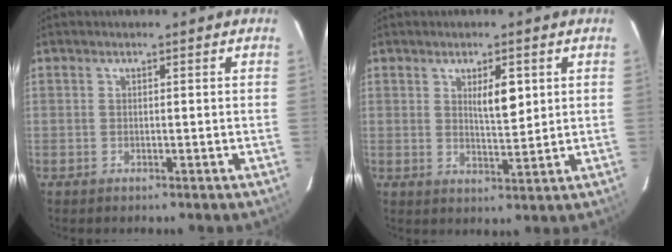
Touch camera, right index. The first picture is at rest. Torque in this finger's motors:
{"motor_torque": [0.53, 0.50, 0.08, 0.07]}